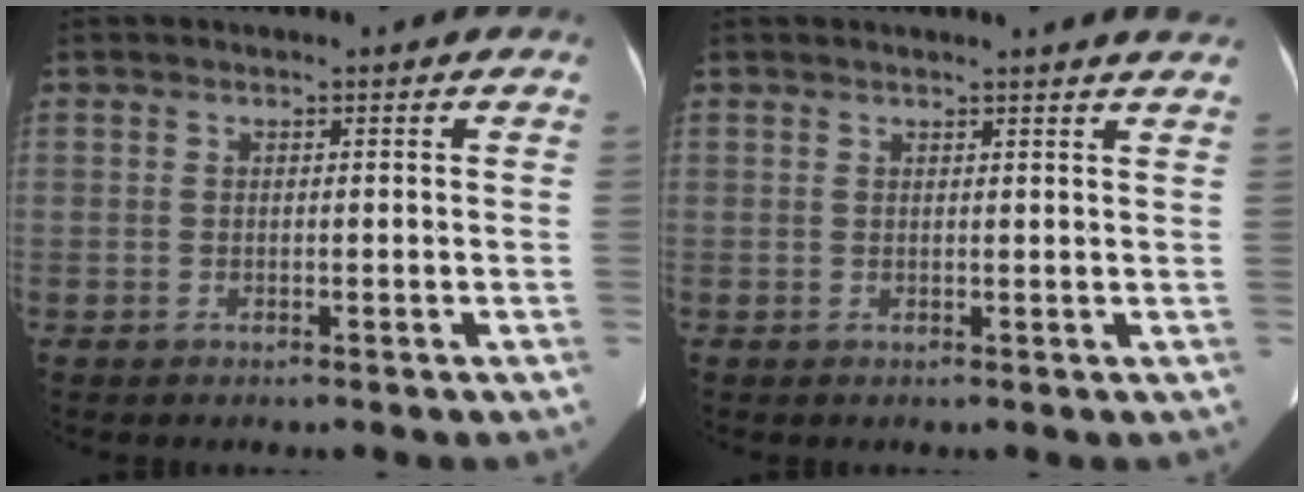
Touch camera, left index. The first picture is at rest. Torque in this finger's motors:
{"motor_torque": [0.40, -0.72, 0.15, 0.06]}